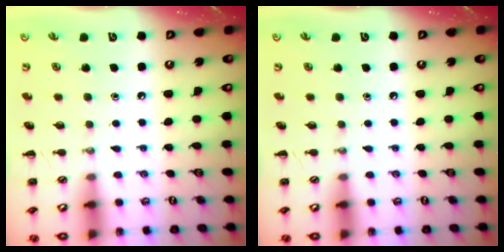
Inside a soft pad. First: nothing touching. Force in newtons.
{"total": 0.0}